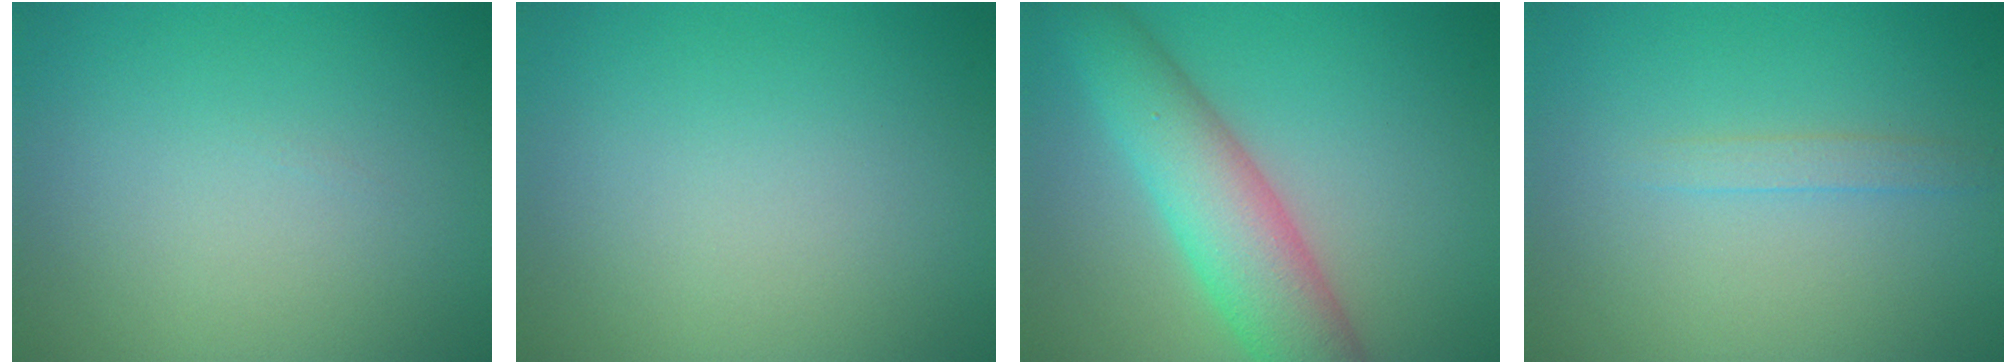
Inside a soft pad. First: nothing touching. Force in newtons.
{"total": 0.0}
{"total": 7.2, "press": 7.2, "slide": 0.2}
{"total": 1.1, "press": 1.1, "slide": 0.0}